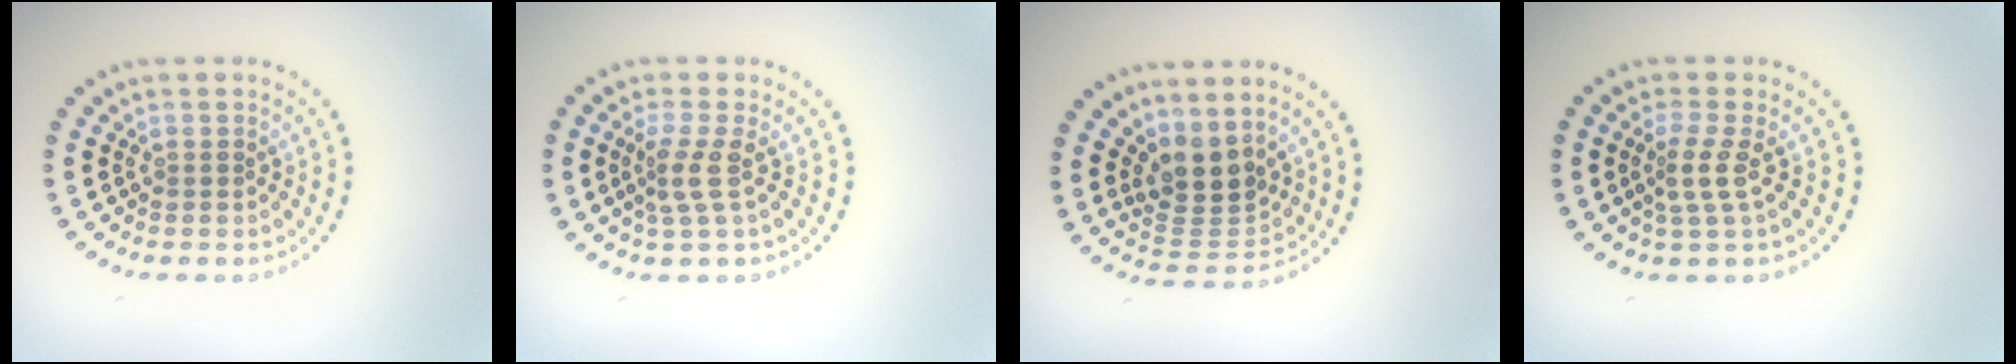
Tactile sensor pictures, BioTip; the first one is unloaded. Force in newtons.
{"total": 2.2, "press": 1.6, "slide": 1.5}
{"total": 3.8, "press": 3.2, "slide": 2.0}
{"total": 2.3, "press": 1.6, "slide": 1.6}